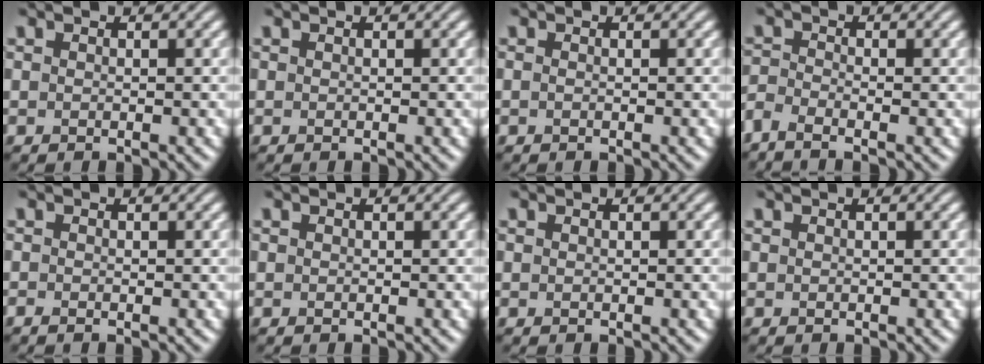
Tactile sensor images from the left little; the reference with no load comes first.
{"total": 0.0}
{"total": 0.0}
{"total": 2.0, "force": [-1.7, 0.4, 1.1], "torque": [-0.029, -0.012, -0.046]}
{"total": 0.5, "force": [-0.4, 0.1, 0.4], "torque": [-0.007, -0.007, -0.009]}
{"total": 0.0}
{"total": 0.0}
{"total": 0.0}